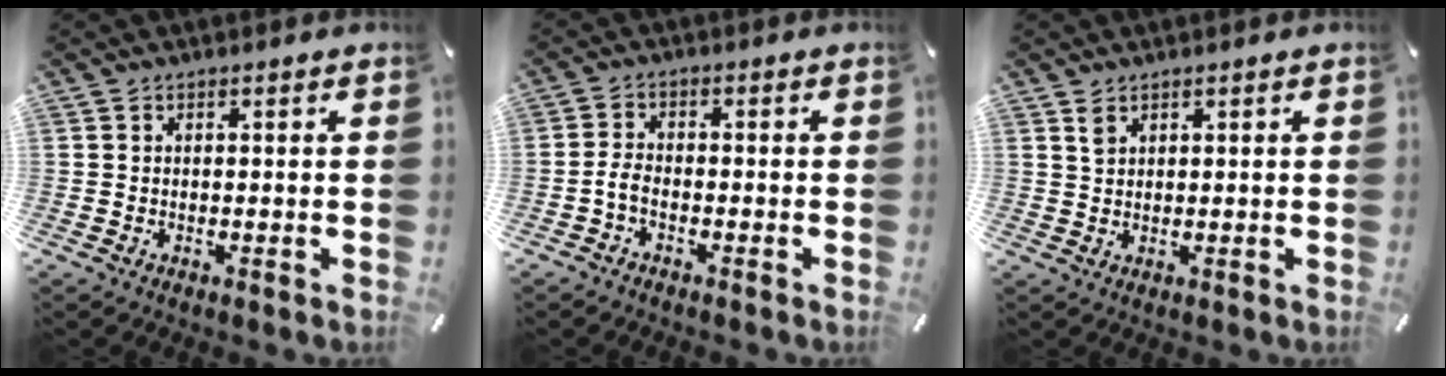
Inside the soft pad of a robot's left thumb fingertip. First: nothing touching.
{"total": 2.8, "force": [-1.6, 1.3, 1.9], "torque": [-0.048, 0.004, -0.033]}
{"total": 2.1, "force": [1.5, 1.1, 1.0], "torque": [-0.021, -0.002, 0.028]}